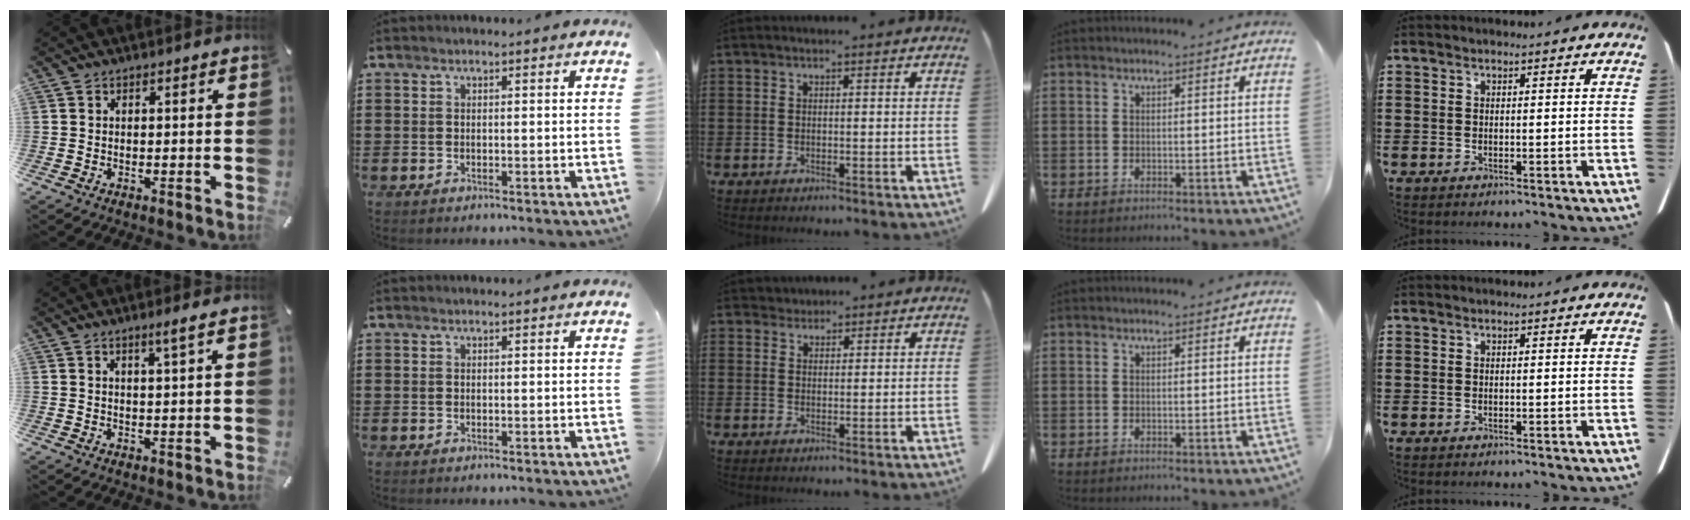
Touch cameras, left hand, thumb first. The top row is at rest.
{"thumb": {"total": 3.2, "force": [1.9, 0.0, 2.6], "torque": [-0.053, -0.002, 0.031]}, "middle": {"total": 1.5, "force": [1.4, 0.7, -0.1], "torque": [-0.004, 0.005, 0.028]}}